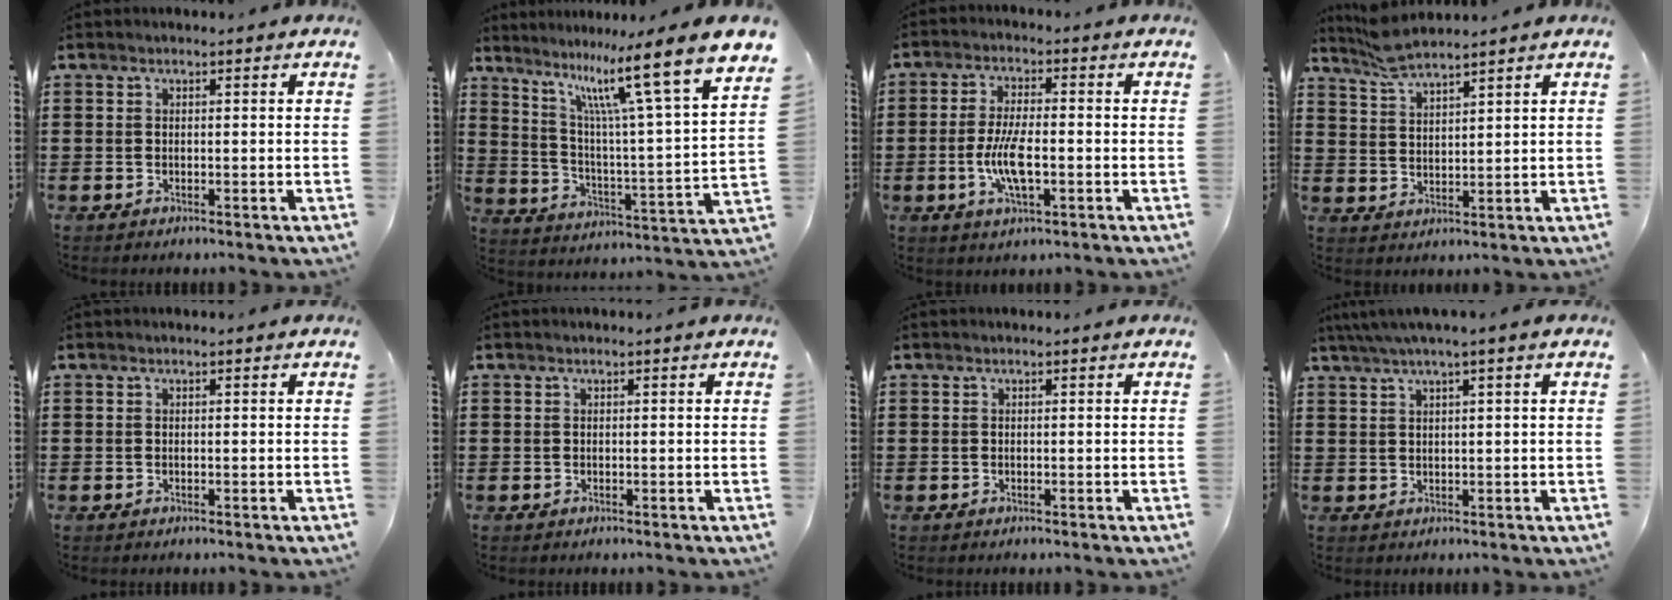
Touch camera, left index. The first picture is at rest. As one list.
[{"total": 12.9, "force": [8.7, 0.5, 9.5], "torque": [-0.188, -0.071, 0.130]}, {"total": 7.1, "force": [-1.7, 2.2, 6.6], "torque": [-0.144, -0.009, -0.035]}, {"total": 4.8, "force": [4.4, 0.8, 1.9], "torque": [-0.050, -0.008, 0.081]}, {"total": 0.0}, {"total": 0.0}, {"total": 0.0}, {"total": 2.5, "force": [1.3, -0.2, 2.1], "torque": [-0.041, 0.001, 0.023]}]